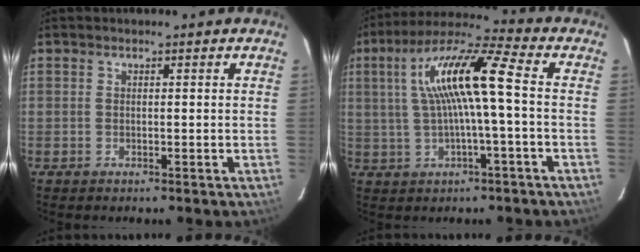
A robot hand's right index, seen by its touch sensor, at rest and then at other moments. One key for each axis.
{"total": 12.9, "fx": 1.2, "fy": 1.2, "fz": 12.8, "tx": -0.245, "ty": 0.023, "tz": 0.022}